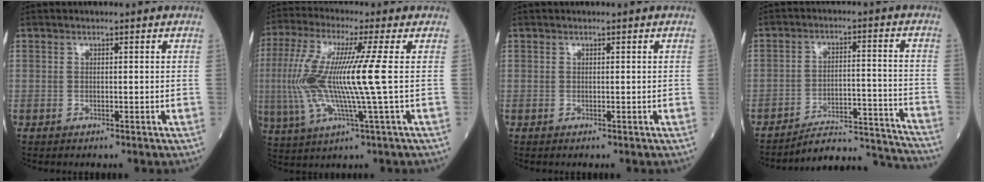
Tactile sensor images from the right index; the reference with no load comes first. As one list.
[{"total": 13.3, "force": [0.0, -0.5, 13.3], "torque": [-0.289, -0.004, -0.007]}, {"total": 0.0}, {"total": 14.7, "force": [-14.7, -0.4, 1.3], "torque": [-0.003, 0.030, -0.208]}]